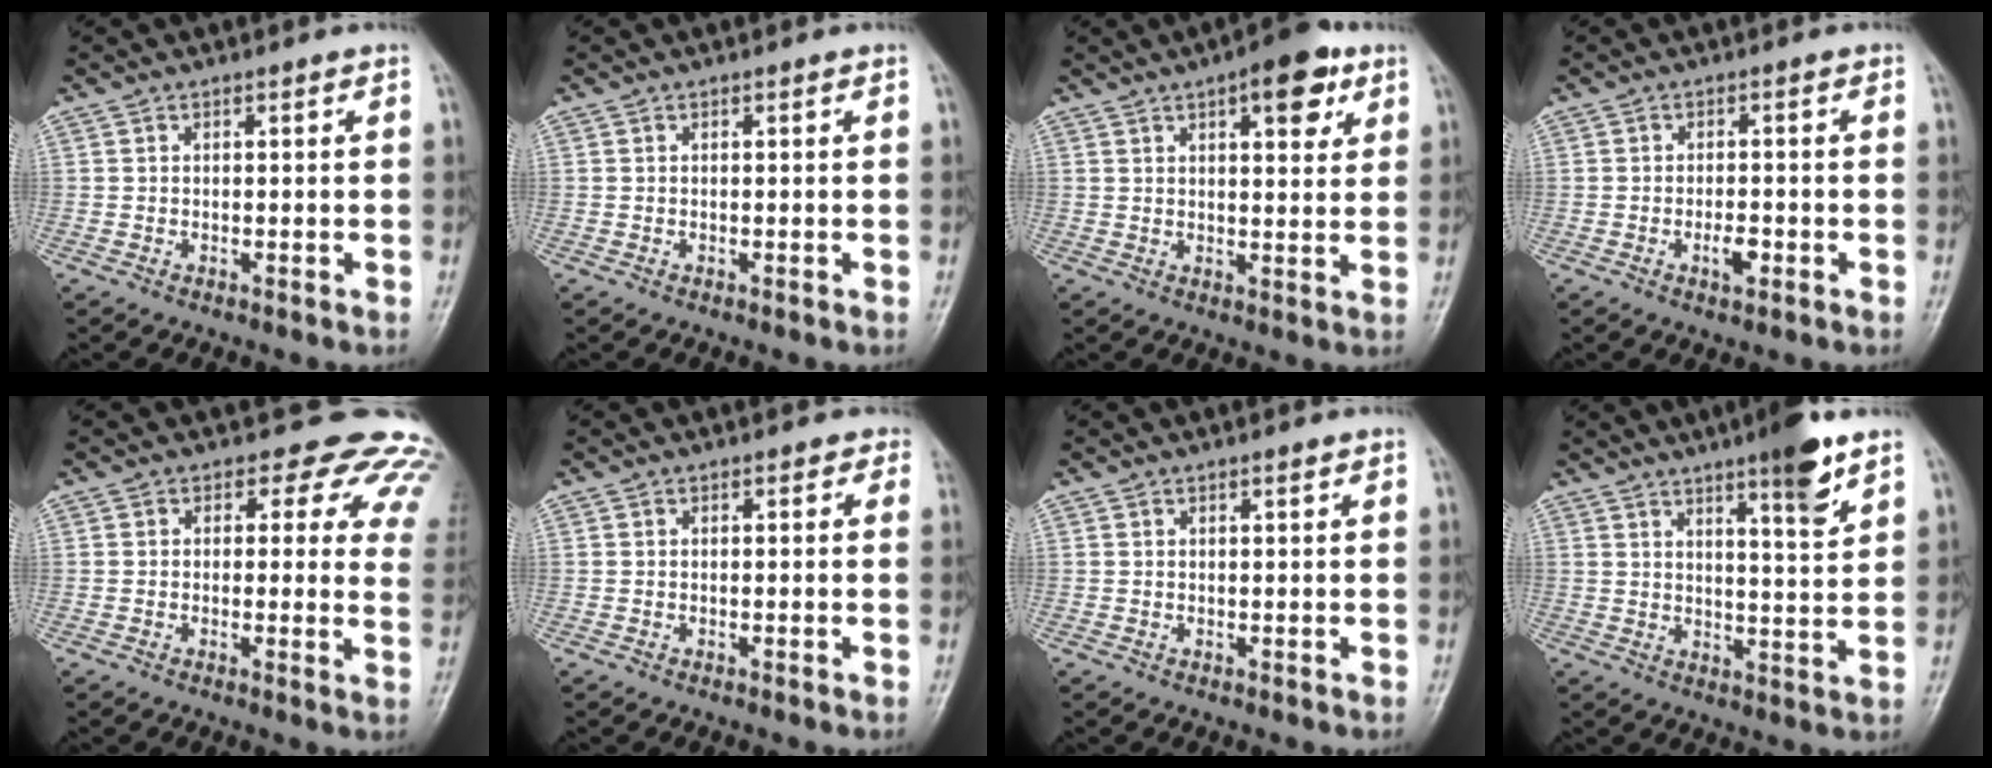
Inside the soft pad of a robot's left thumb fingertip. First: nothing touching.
{"total": 0.0}
{"total": 9.6, "force": [4.8, 3.9, 7.3], "torque": [-0.074, -0.015, 0.061]}
{"total": 3.0, "force": [-1.3, 1.3, 2.3], "torque": [-0.036, 0.003, -0.020]}
{"total": 13.0, "force": [10.5, 6.6, 3.8], "torque": [0.019, -0.051, 0.083]}
{"total": 1.1, "force": [0.4, 0.8, 0.6], "torque": [0.011, 0.003, -0.004]}
{"total": 0.6, "force": [0.4, 0.1, 0.4], "torque": [-0.007, -0.001, 0.006]}
{"total": 9.1, "force": [5.9, 1.2, 6.8], "torque": [-0.091, -0.036, 0.084]}